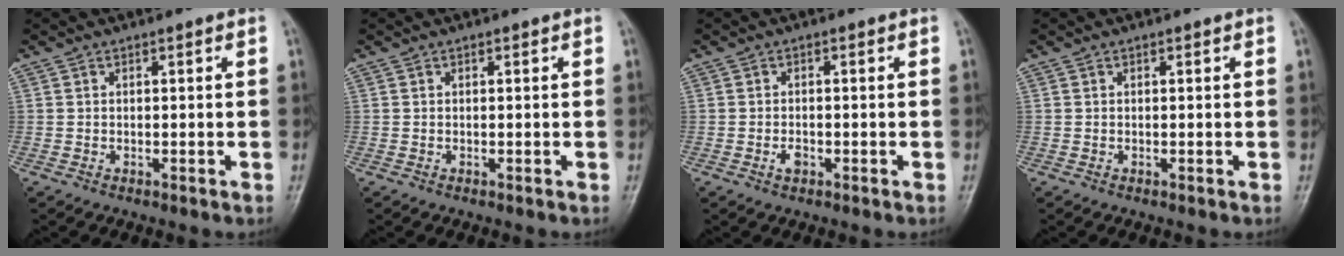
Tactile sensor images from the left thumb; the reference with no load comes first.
{"total": 0.0}
{"total": 1.7, "force": [-0.7, 1.1, 1.1], "torque": [-0.015, 0.002, -0.014]}
{"total": 0.0}